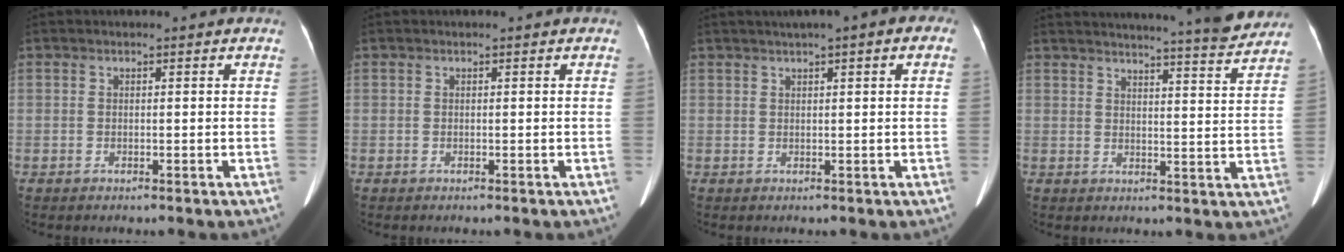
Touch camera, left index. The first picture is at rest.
{"total": 0.0}
{"total": 5.3, "force": [2.7, 0.7, 4.5], "torque": [-0.060, 0.031, 0.036]}
{"total": 15.9, "force": [14.8, -0.1, 5.8], "torque": [-0.087, -0.039, 0.175]}